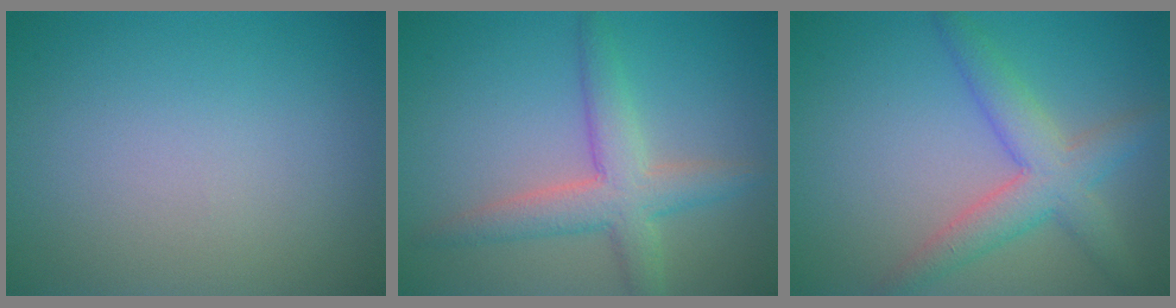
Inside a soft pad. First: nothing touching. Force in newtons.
{"total": 4.4, "press": 4.4, "slide": 0.3}
{"total": 4.5, "press": 4.5, "slide": 0.2}